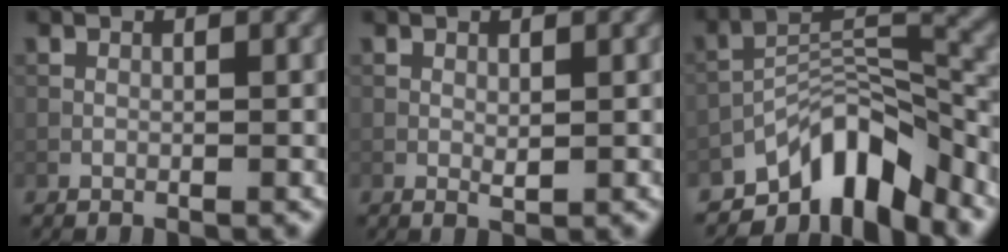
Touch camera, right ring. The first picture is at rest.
{"total": 0.7, "force": [0.2, 0.3, 0.6], "torque": [-0.011, -0.003, 0.003]}
{"total": 8.8, "force": [-6.5, 3.3, 5.0], "torque": [-0.063, 0.004, -0.124]}